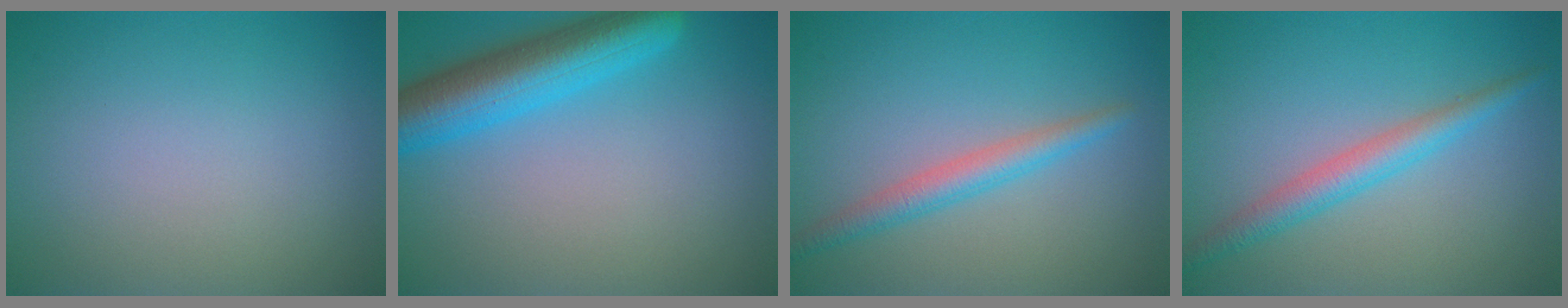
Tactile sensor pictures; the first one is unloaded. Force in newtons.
{"total": 7.0, "press": 7.0, "slide": 0.3}
{"total": 2.6, "press": 2.6, "slide": 0.1}
{"total": 3.0, "press": 3.0, "slide": 0.2}